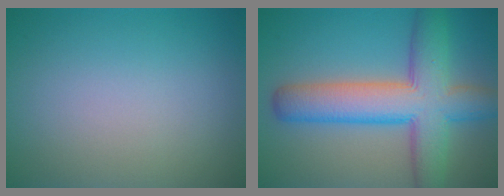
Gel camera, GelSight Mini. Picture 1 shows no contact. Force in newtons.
{"total": 9.2, "press": 9.2, "slide": 0.5}